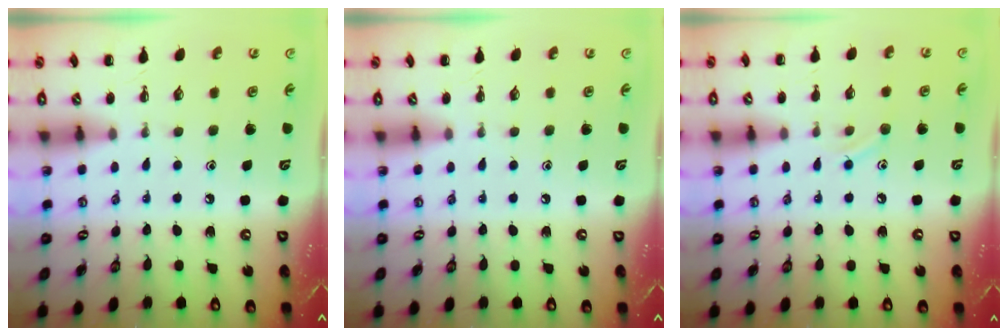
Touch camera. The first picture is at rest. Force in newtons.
{"total": 0.0}
{"total": 8.3, "press": 8.1, "slide": 1.8}